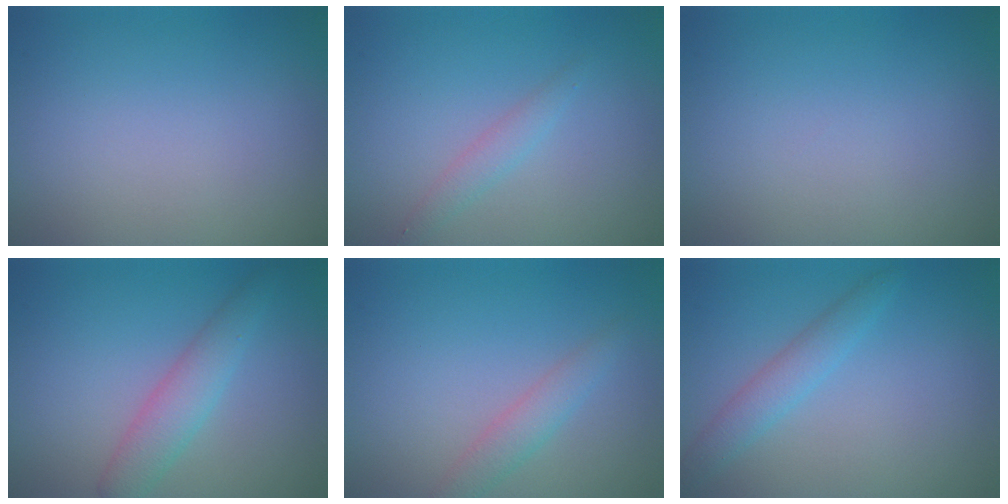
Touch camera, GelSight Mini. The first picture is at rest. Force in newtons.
{"total": 1.4, "press": 1.4, "slide": 0.0}
{"total": 0.0}
{"total": 2.9, "press": 2.9, "slide": 0.1}
{"total": 2.0, "press": 2.0, "slide": 0.0}
{"total": 2.2, "press": 2.2, "slide": 0.1}